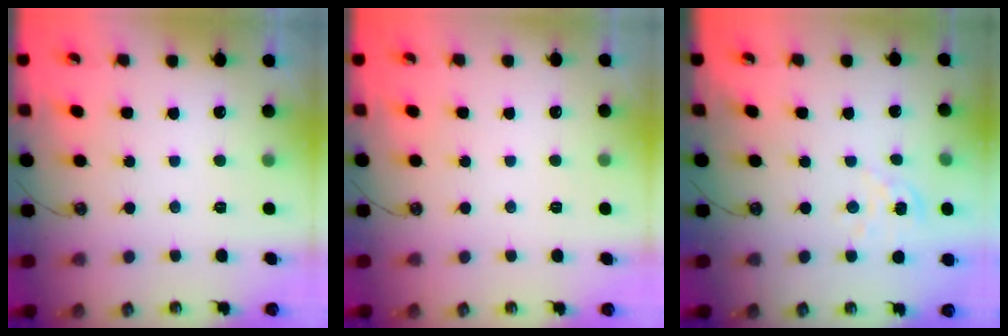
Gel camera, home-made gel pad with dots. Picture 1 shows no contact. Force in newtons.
{"total": 0.0}
{"total": 2.9, "press": 2.9, "slide": 0.3}